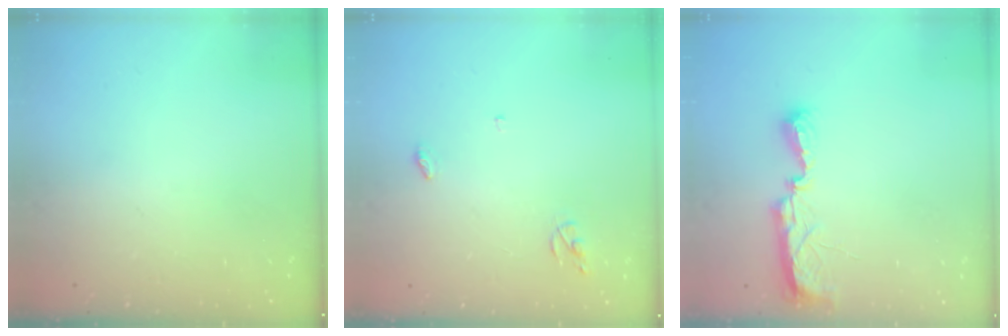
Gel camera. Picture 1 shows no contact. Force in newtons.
{"total": 3.7, "press": 3.7, "slide": 0.2}
{"total": 8.0, "press": 7.9, "slide": 1.1}